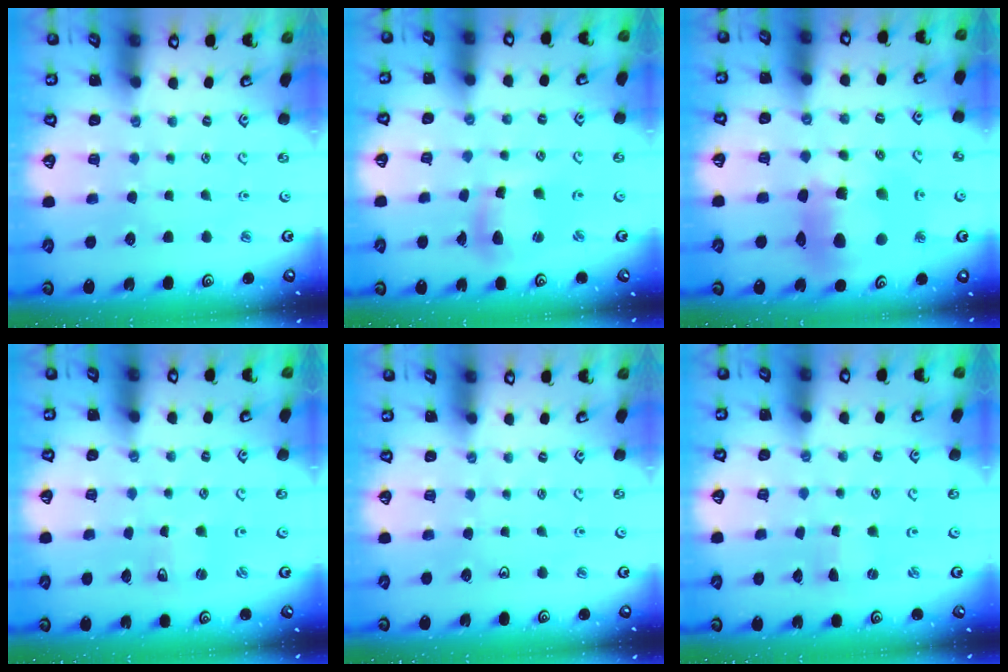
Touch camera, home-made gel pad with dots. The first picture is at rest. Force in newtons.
{"total": 9.2, "press": 9.1, "slide": 1.3}
{"total": 13.9, "press": 13.8, "slide": 2.1}
{"total": 2.3, "press": 2.3, "slide": 0.4}
{"total": 0.0}
{"total": 0.0}